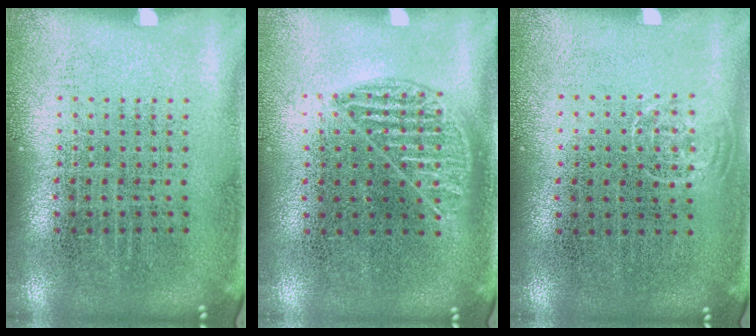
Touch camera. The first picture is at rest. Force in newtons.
{"total": 1.0, "press": 0.8, "slide": 0.6}
{"total": 0.7, "press": 0.5, "slide": 0.4}